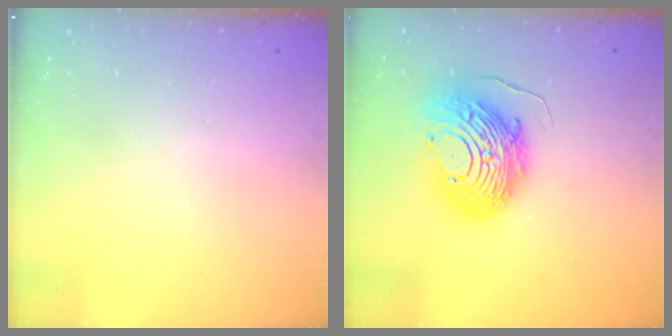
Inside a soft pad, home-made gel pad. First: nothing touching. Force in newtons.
{"total": 14.6, "press": 14.6, "slide": 1.3}